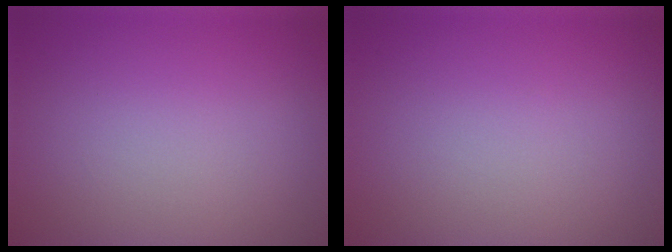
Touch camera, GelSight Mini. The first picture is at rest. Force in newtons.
{"total": 0.0}